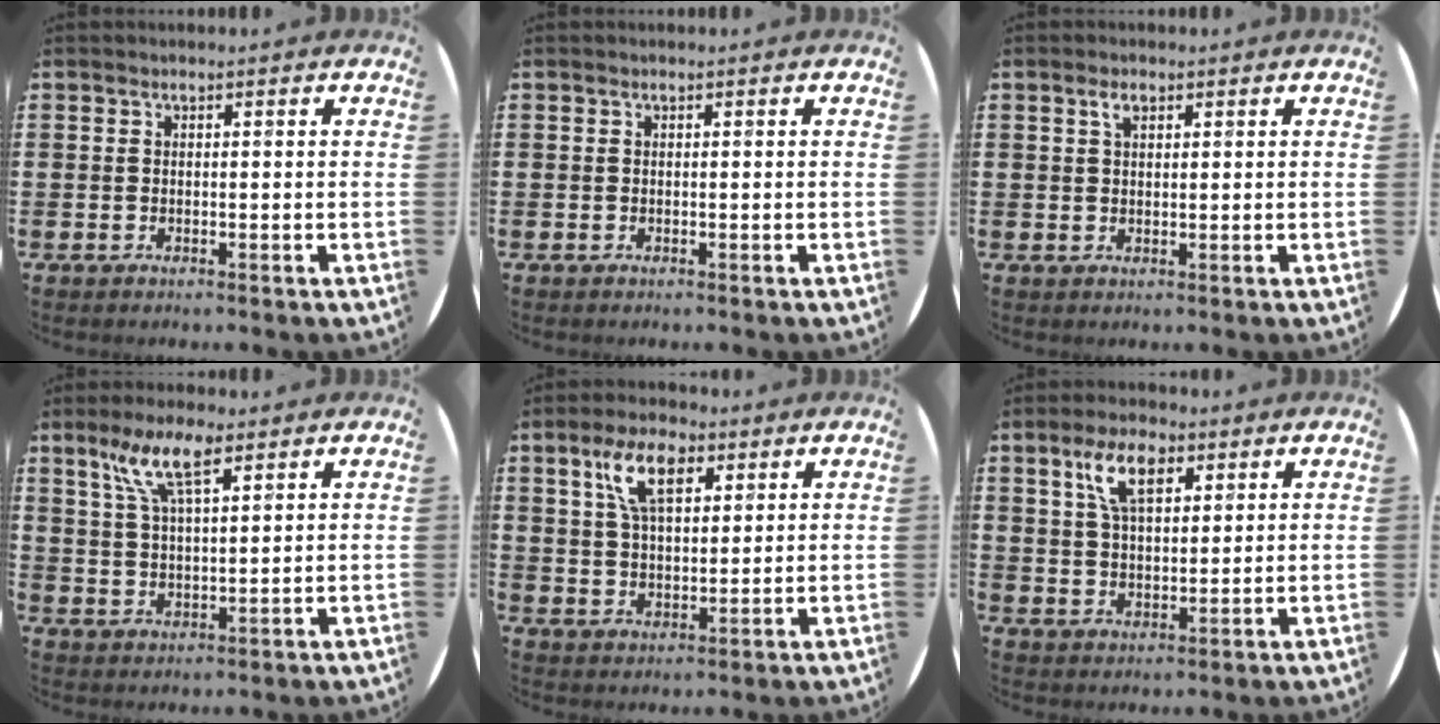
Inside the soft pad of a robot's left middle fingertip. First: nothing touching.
{"total": 0.0}
{"total": 1.8, "force": [1.1, 0.9, 1.1], "torque": [-0.016, 0.004, 0.017]}
{"total": 7.7, "force": [5.1, 2.3, 5.3], "torque": [-0.110, -0.001, 0.086]}
{"total": 8.2, "force": [4.4, 3.9, 5.7], "torque": [-0.118, 0.014, 0.076]}
{"total": 7.2, "force": [4.0, 3.5, 5.0], "torque": [-0.104, 0.012, 0.069]}